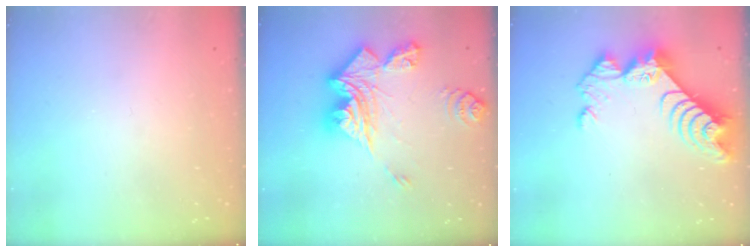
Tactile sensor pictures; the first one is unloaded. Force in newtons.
{"total": 20.4, "press": 20.3, "slide": 2.4}
{"total": 12.7, "press": 12.7, "slide": 0.8}